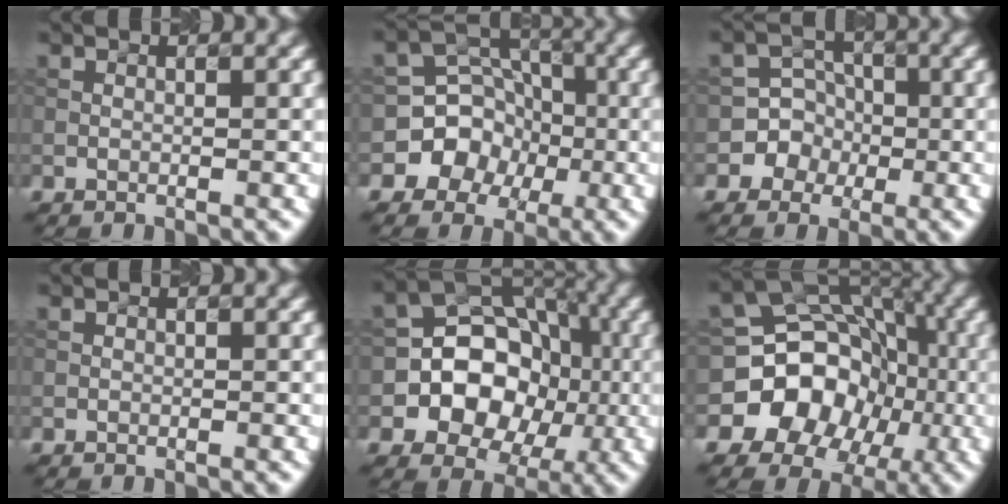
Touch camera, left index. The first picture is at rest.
{"total": 5.9, "force": [-2.2, 5.4, 0.8], "torque": [0.019, 0.014, -0.061]}
{"total": 4.8, "force": [-1.6, 4.5, 0.0], "torque": [0.025, 0.018, -0.041]}
{"total": 0.0}
{"total": 8.7, "force": [-1.5, 7.3, 4.5], "torque": [-0.040, 0.008, -0.050]}
{"total": 11.1, "force": [-3.1, 9.6, 4.4], "torque": [-0.063, 0.009, -0.084]}